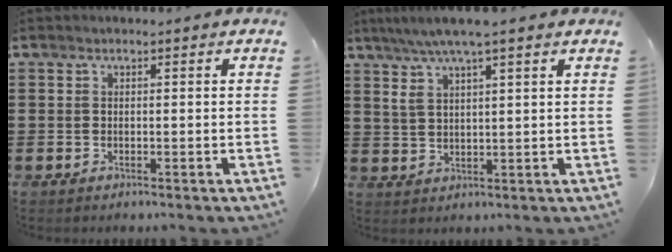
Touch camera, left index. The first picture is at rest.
{"total": 5.5, "force": [3.9, 0.7, 3.9], "torque": [-0.084, -0.004, 0.067]}